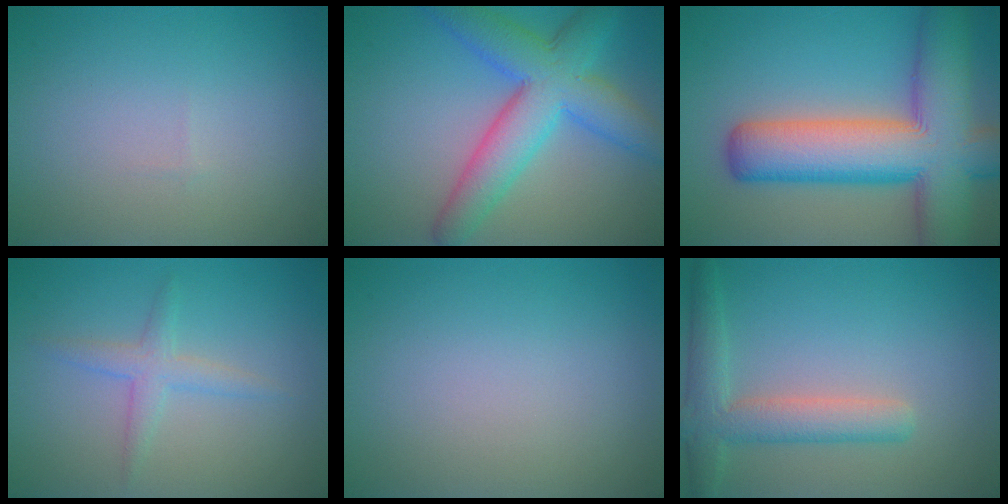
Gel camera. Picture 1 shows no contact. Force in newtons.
{"total": 7.9, "press": 7.9, "slide": 0.1}
{"total": 13.0, "press": 13.0, "slide": 0.6}
{"total": 2.2, "press": 2.2, "slide": 0.1}
{"total": 0.0}
{"total": 4.2, "press": 4.2, "slide": 0.2}